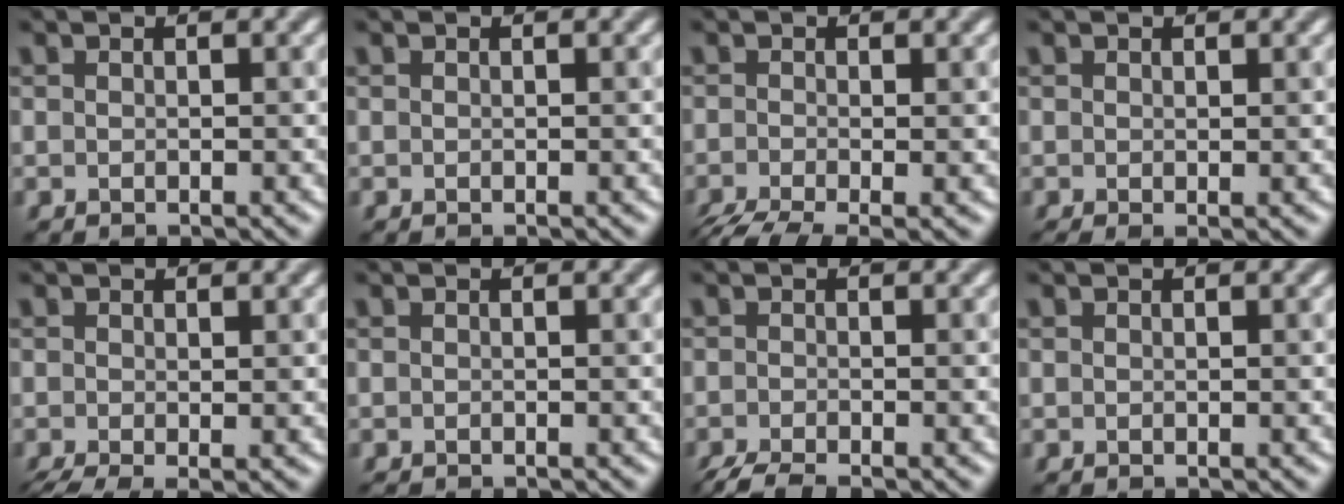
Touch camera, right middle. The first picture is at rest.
{"total": 0.0}
{"total": 4.8, "force": [-3.0, 1.4, 3.5], "torque": [-0.064, -0.017, -0.058]}
{"total": 0.9, "force": [0.0, 0.2, 0.8], "torque": [-0.013, -0.004, -0.002]}
{"total": 3.0, "force": [-1.1, 0.7, 2.7], "torque": [-0.050, -0.013, -0.022]}
{"total": 0.6, "force": [-0.6, 0.0, 0.1], "torque": [0.002, -0.003, -0.011]}
{"total": 3.0, "force": [-2.5, 0.4, 1.6], "torque": [-0.028, -0.008, -0.052]}
{"total": 0.0}